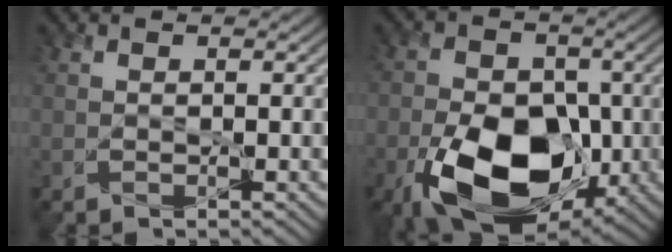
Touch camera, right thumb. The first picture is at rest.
{"total": 15.6, "force": [-6.2, 9.1, 11.1], "torque": [-0.195, -0.032, -0.116]}